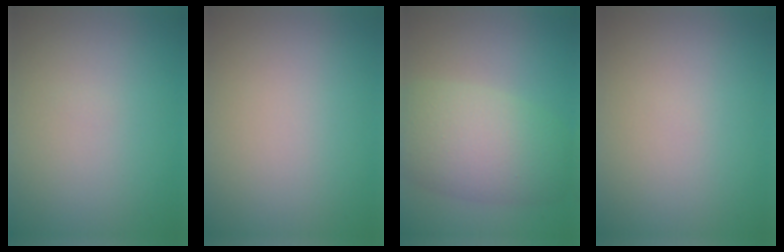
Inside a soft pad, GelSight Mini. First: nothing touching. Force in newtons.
{"total": 0.0}
{"total": 7.7, "press": 7.7, "slide": 0.2}
{"total": 0.0}